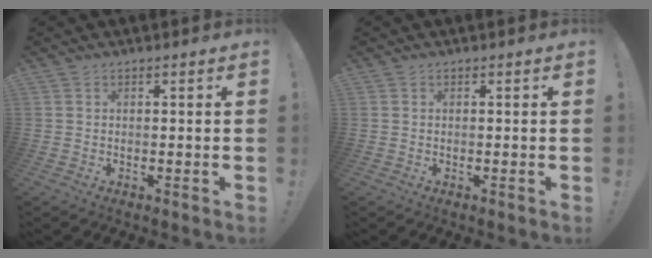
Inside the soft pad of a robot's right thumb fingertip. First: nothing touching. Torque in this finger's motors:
{"motor_torque": [0.01, -0.01, 0.06, -0.03, -0.03]}